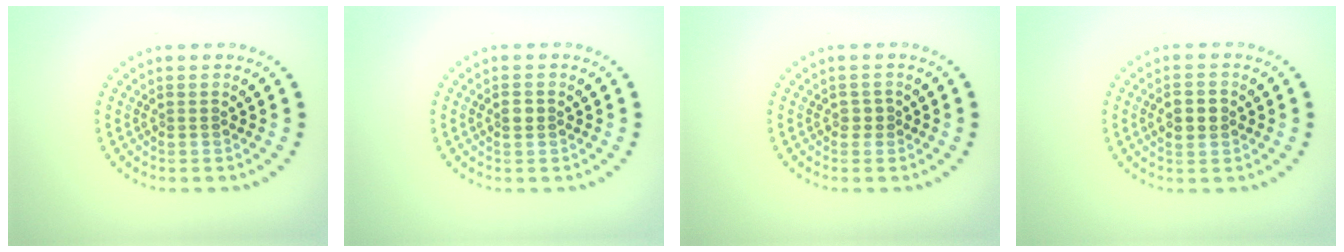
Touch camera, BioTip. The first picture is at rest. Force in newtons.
{"total": 0.9, "press": 0.8, "slide": 0.3}
{"total": 0.9, "press": 0.8, "slide": 0.3}
{"total": 2.7, "press": 2.7, "slide": 0.2}